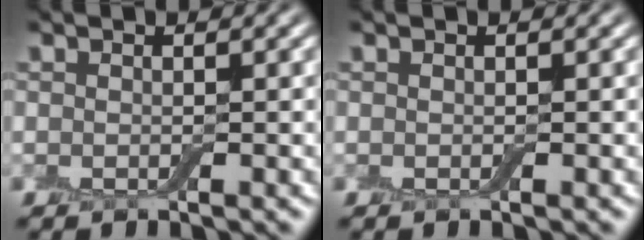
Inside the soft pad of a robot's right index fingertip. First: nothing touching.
{"total": 0.0}